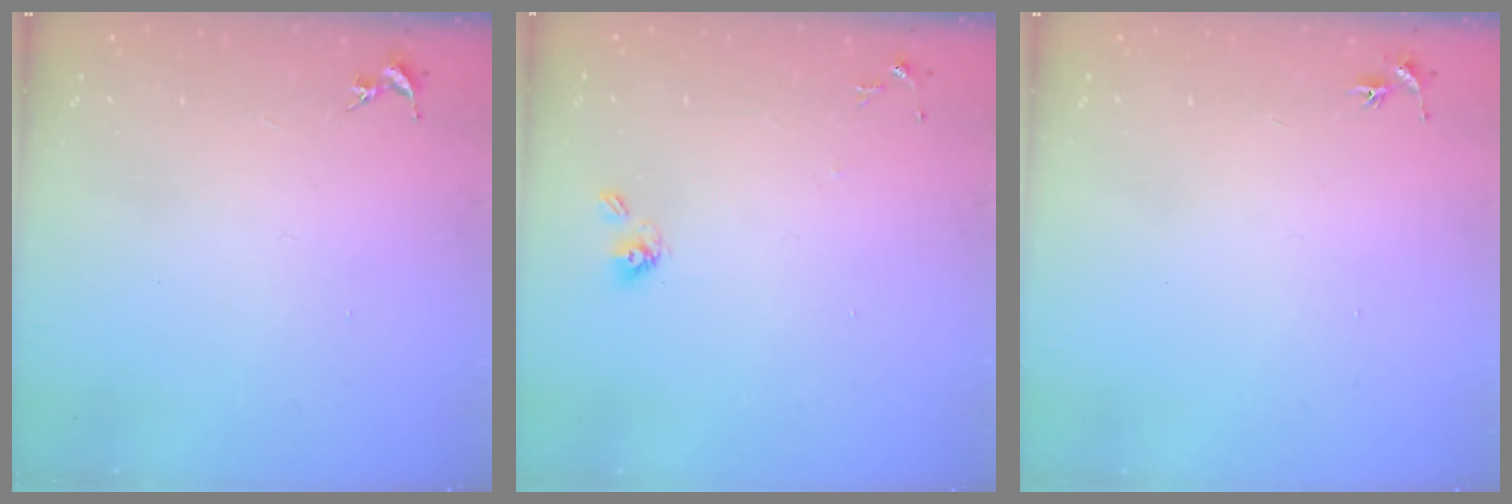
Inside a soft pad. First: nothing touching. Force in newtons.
{"total": 6.5, "press": 6.4, "slide": 1.5}
{"total": 3.0, "press": 3.0, "slide": 0.3}